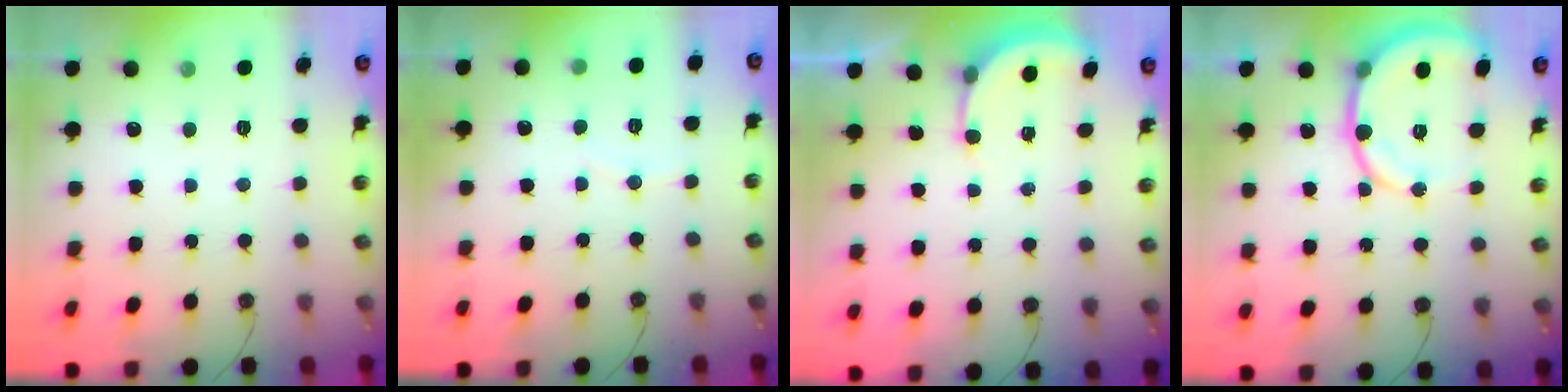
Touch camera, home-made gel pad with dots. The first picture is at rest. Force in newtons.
{"total": 2.7, "press": 2.7, "slide": 0.3}
{"total": 2.5, "press": 2.5, "slide": 0.4}
{"total": 11.3, "press": 11.0, "slide": 2.3}